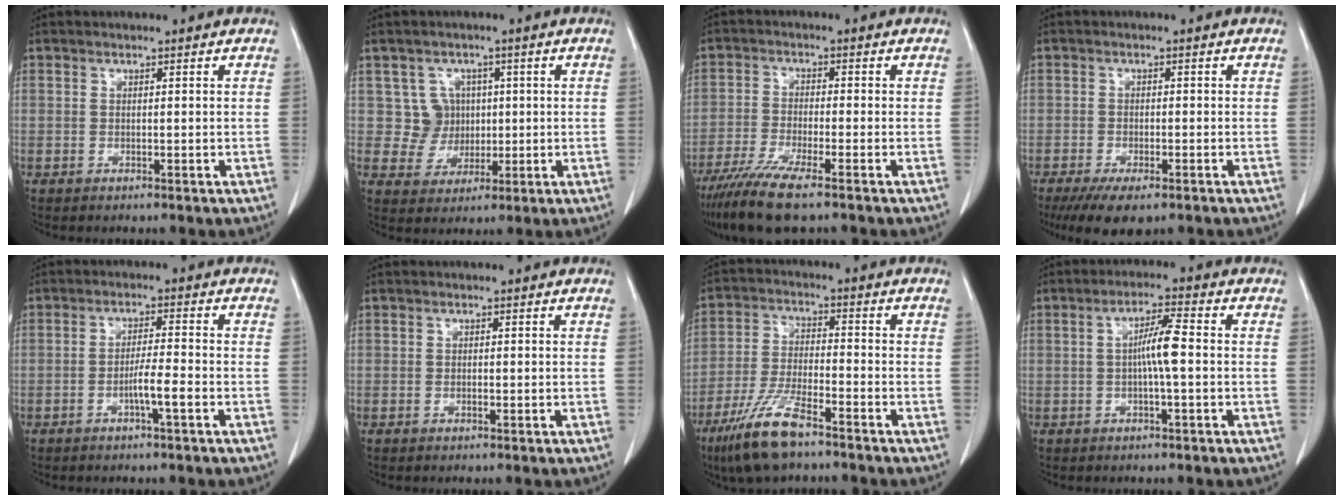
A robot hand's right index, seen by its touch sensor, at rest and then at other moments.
{"total": 5.0, "force": [1.1, 4.9, 0.2], "torque": [0.005, 0.012, 0.023]}
{"total": 8.2, "force": [-6.1, 0.4, 5.5], "torque": [-0.103, -0.024, -0.109]}
{"total": 6.6, "force": [-4.5, 2.3, 4.2], "torque": [-0.069, -0.012, -0.073]}
{"total": 3.9, "force": [-1.6, -0.2, 3.5], "torque": [-0.059, 0.000, -0.031]}
{"total": 0.6, "force": [-0.2, 0.2, 0.6], "torque": [-0.013, -0.001, -0.002]}
{"total": 10.1, "force": [-7.0, 1.8, 7.0], "torque": [-0.151, -0.024, -0.134]}
{"total": 5.0, "force": [-0.3, 0.0, 4.9], "torque": [-0.091, 0.007, -0.005]}